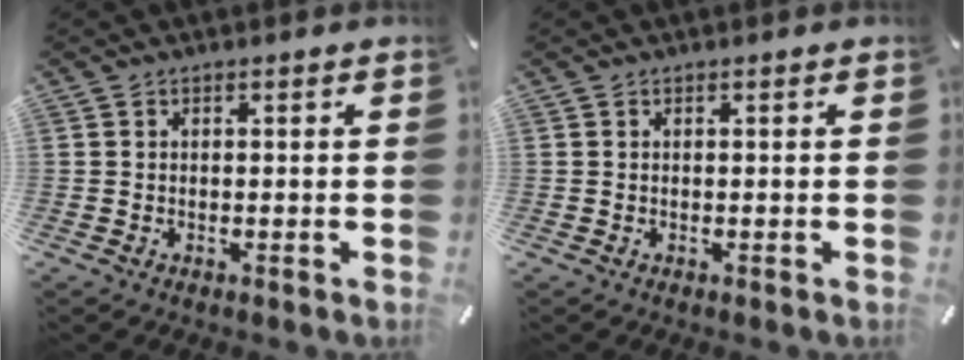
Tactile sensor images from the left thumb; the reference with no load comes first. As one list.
[{"total": 0.0}]